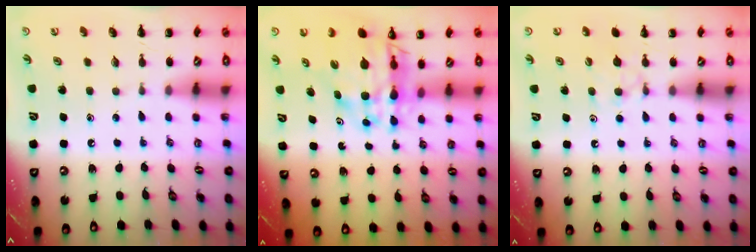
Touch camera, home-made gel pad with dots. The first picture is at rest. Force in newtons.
{"total": 13.3, "press": 12.7, "slide": 4.0}
{"total": 6.4, "press": 6.2, "slide": 1.7}